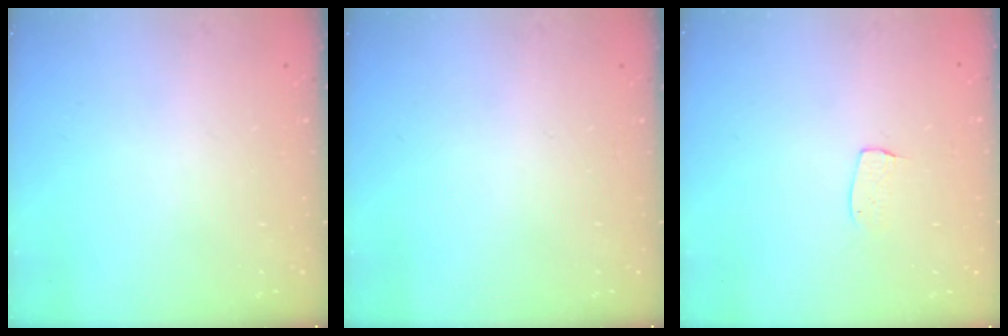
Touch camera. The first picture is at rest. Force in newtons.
{"total": 0.0}
{"total": 5.3, "press": 5.3, "slide": 0.3}